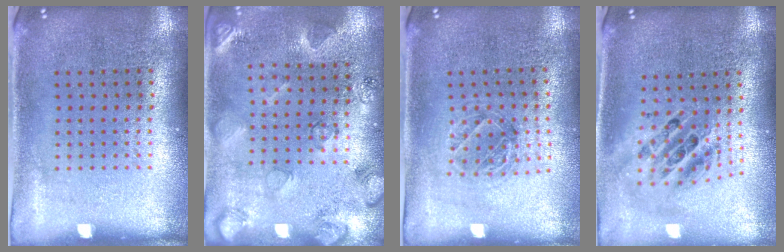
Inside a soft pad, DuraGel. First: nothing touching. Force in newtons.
{"total": 2.1, "press": 2.0, "slide": 0.7}
{"total": 1.1, "press": 1.1, "slide": 0.2}
{"total": 2.0, "press": 1.5, "slide": 1.3}